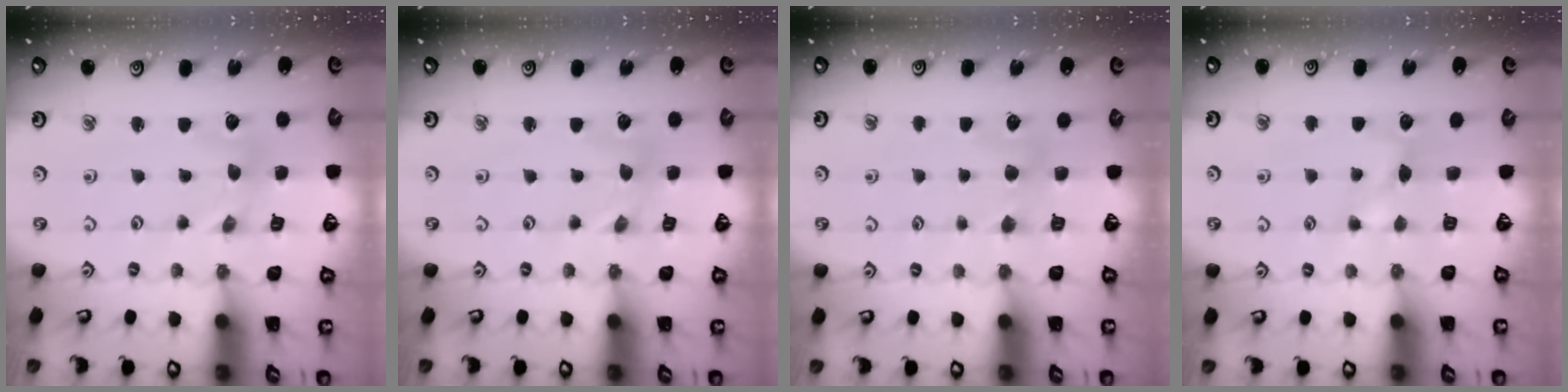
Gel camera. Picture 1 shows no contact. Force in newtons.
{"total": 0.0}
{"total": 3.0, "press": 2.9, "slide": 0.5}
{"total": 3.7, "press": 3.7, "slide": 0.4}